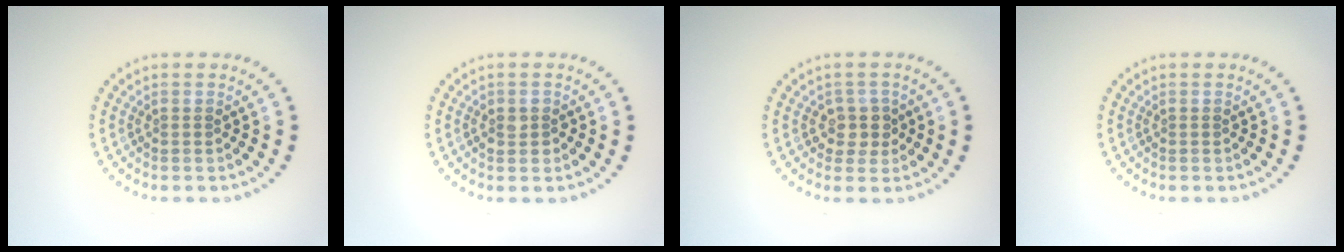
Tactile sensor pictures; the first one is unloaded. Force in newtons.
{"total": 1.4, "press": 1.3, "slide": 0.4}
{"total": 2.0, "press": 1.7, "slide": 1.2}
{"total": 0.0}